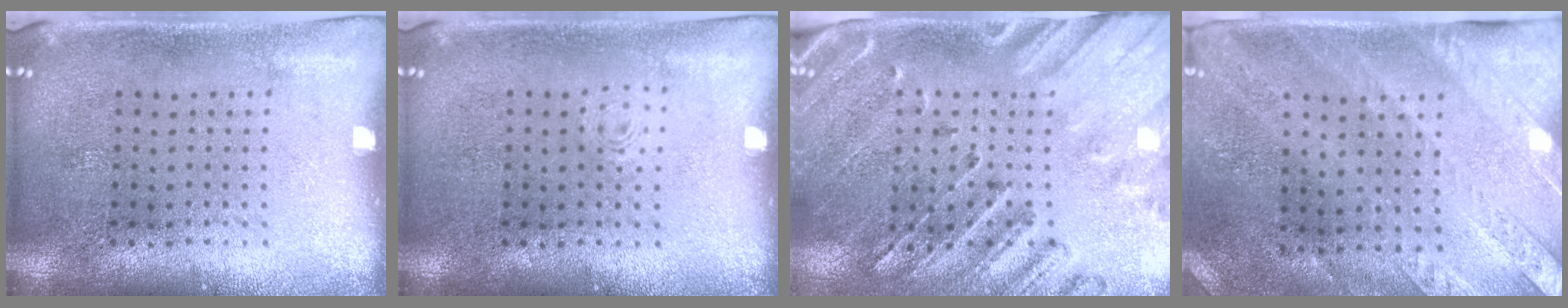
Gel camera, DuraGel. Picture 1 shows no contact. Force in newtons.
{"total": 0.8, "press": 0.8, "slide": 0.2}
{"total": 2.6, "press": 2.4, "slide": 1.1}
{"total": 2.4, "press": 2.1, "slide": 1.2}